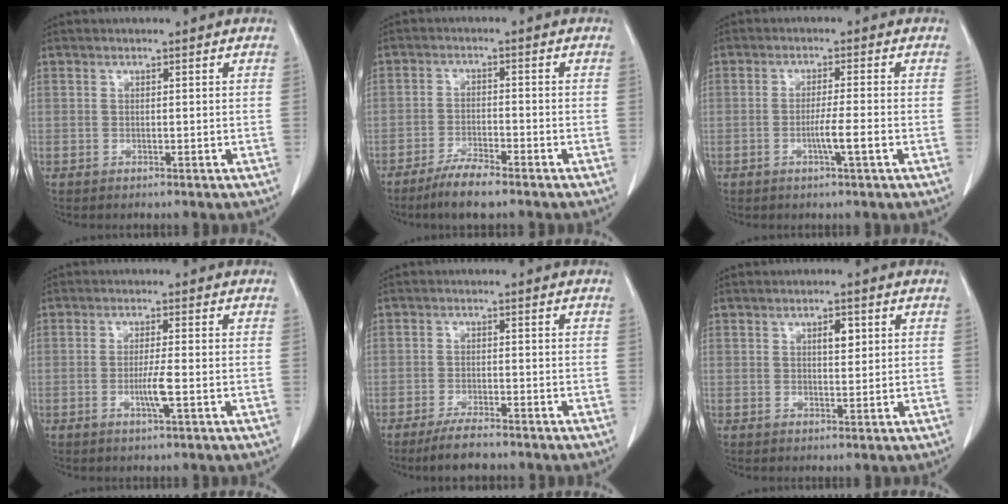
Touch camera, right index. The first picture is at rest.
{"total": 5.1, "force": [-4.0, 0.3, 3.2], "torque": [-0.065, -0.011, -0.077]}
{"total": 3.8, "force": [-1.3, -0.6, 3.6], "torque": [-0.061, -0.005, -0.024]}
{"total": 3.5, "force": [-1.0, -0.3, 3.4], "torque": [-0.065, -0.007, -0.020]}
{"total": 4.3, "force": [-3.6, 0.5, 2.3], "torque": [-0.045, -0.009, -0.066]}
{"total": 2.5, "force": [0.9, 1.0, 2.1], "torque": [-0.033, -0.002, 0.015]}